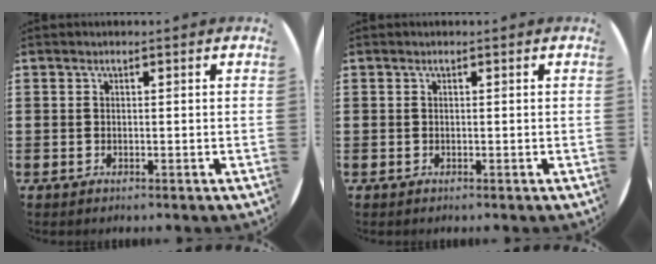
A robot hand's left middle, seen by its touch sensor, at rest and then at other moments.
{"total": 0.0}